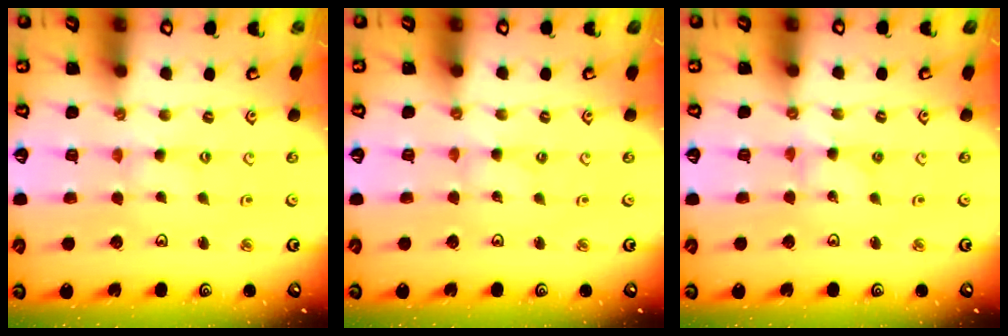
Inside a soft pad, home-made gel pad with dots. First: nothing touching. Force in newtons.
{"total": 0.0}
{"total": 0.8, "press": 0.8, "slide": 0.1}